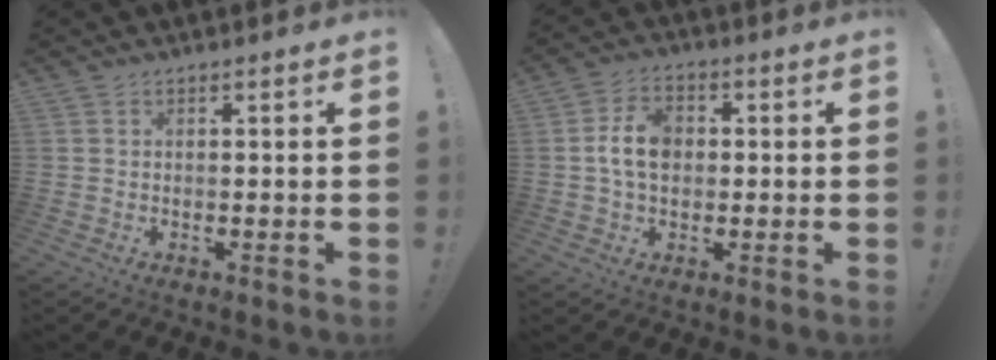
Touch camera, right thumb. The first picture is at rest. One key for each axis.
{"total": 9.2, "fx": 0.4, "fy": 6.6, "fz": 6.4, "tx": -0.106, "ty": 0.012, "tz": 0.007}